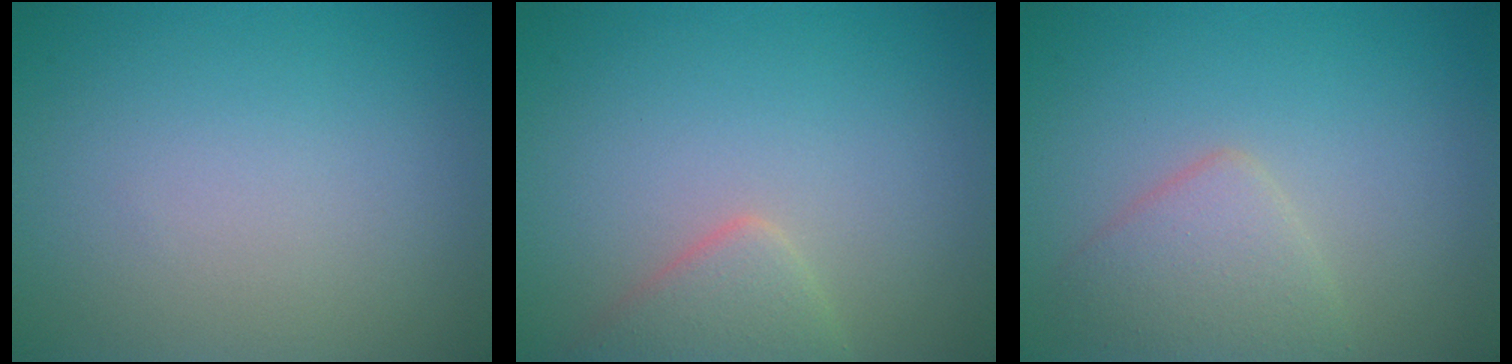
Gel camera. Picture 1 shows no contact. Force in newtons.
{"total": 2.7, "press": 2.7, "slide": 0.1}
{"total": 2.9, "press": 2.9, "slide": 0.1}